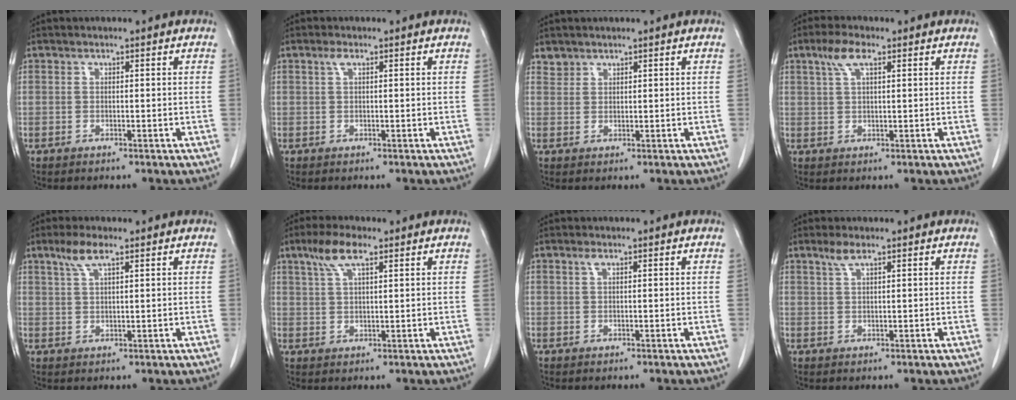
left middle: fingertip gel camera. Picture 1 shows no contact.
{"total": 1.1, "force": [0.6, 0.3, 0.9], "torque": [-0.022, 0.007, 0.009]}
{"total": 1.5, "force": [1.3, 0.7, -0.2], "torque": [0.010, 0.004, 0.024]}
{"total": 4.1, "force": [2.2, 1.1, 3.3], "torque": [-0.076, 0.011, 0.047]}
{"total": 3.8, "force": [2.4, 0.6, 2.9], "torque": [-0.067, 0.007, 0.052]}
{"total": 5.4, "force": [3.3, 1.2, 4.2], "torque": [-0.092, 0.012, 0.064]}
{"total": 0.8, "force": [0.4, 0.2, 0.6], "torque": [-0.017, 0.004, 0.006]}
{"total": 2.1, "force": [1.4, 0.2, 1.5], "torque": [-0.040, 0.004, 0.033]}